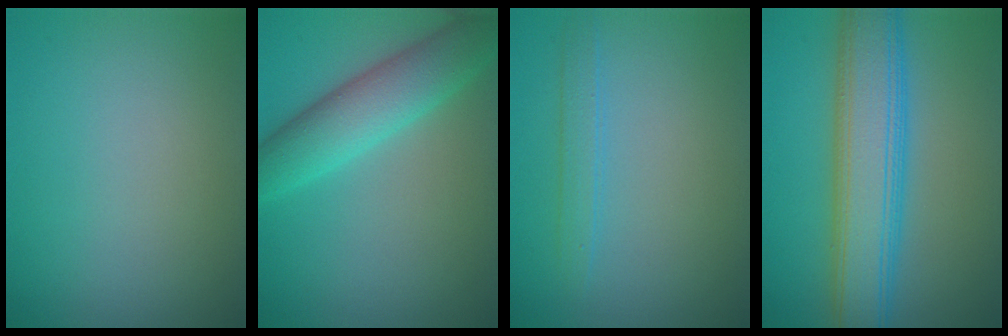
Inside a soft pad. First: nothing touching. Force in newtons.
{"total": 5.6, "press": 5.6, "slide": 0.2}
{"total": 1.6, "press": 1.6, "slide": 0.0}
{"total": 7.7, "press": 7.7, "slide": 0.3}